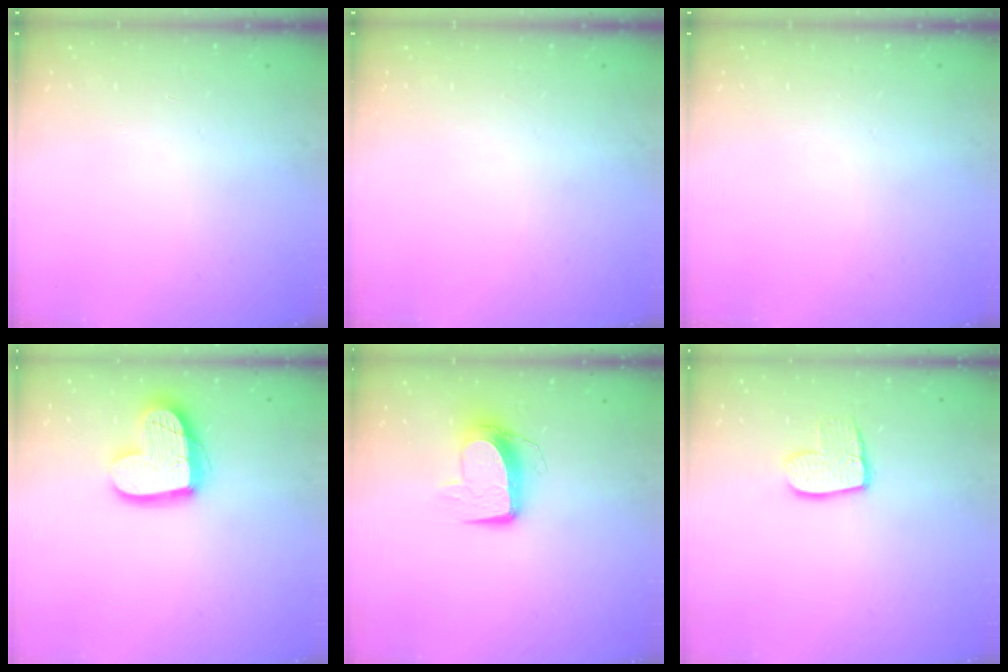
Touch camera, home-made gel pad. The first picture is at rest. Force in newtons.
{"total": 0.0}
{"total": 0.0}
{"total": 15.9, "press": 15.9, "slide": 1.2}
{"total": 10.9, "press": 10.9, "slide": 0.7}
{"total": 10.0, "press": 10.0, "slide": 0.8}